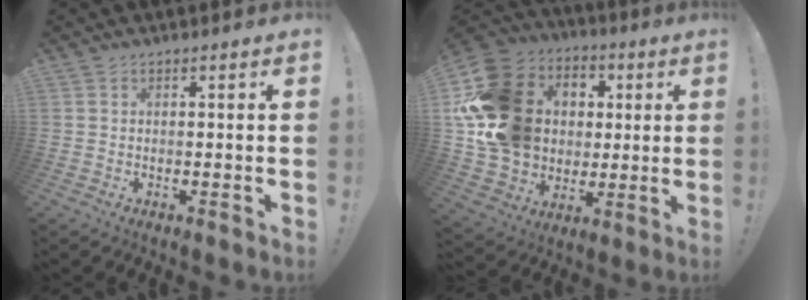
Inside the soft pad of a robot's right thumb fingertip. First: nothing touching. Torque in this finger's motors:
{"motor_torque": [2.54, 2.47, 1.81, -0.32, 0.72]}